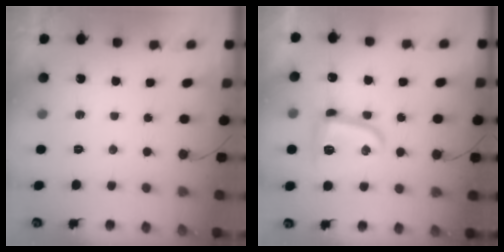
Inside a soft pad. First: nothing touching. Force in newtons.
{"total": 10.3, "press": 10.3, "slide": 0.8}